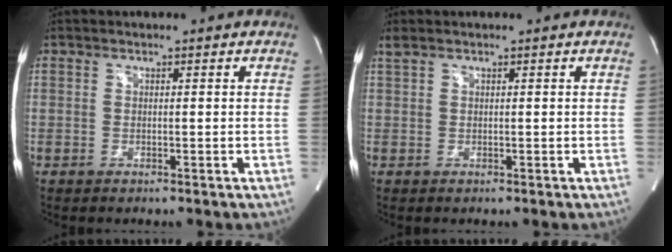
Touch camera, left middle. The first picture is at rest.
{"total": 0.7, "force": [0.6, 0.0, 0.4], "torque": [-0.017, 0.011, 0.016]}